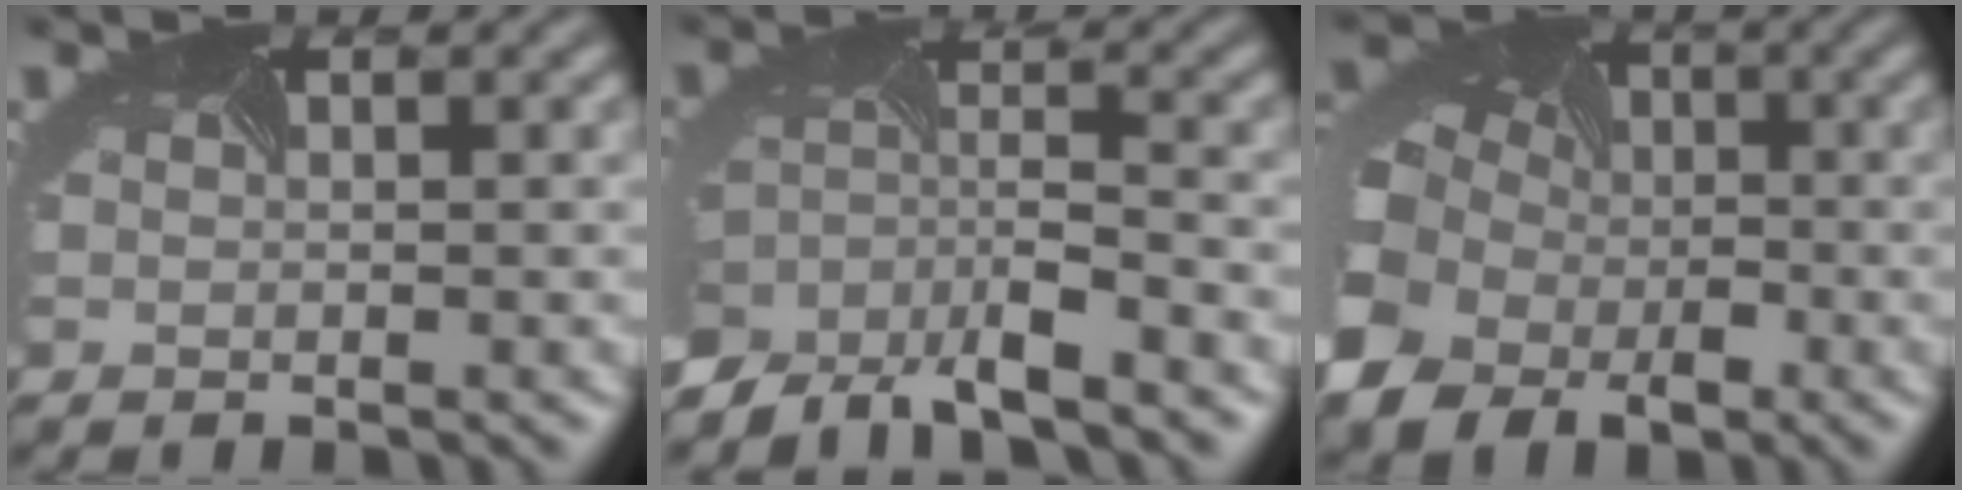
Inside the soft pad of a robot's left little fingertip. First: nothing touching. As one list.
[{"total": 6.7, "force": [-6.0, 1.9, 2.5], "torque": [-0.038, -0.018, -0.106]}, {"total": 13.3, "force": [-4.8, 10.8, 6.2], "torque": [-0.145, -0.045, -0.102]}]